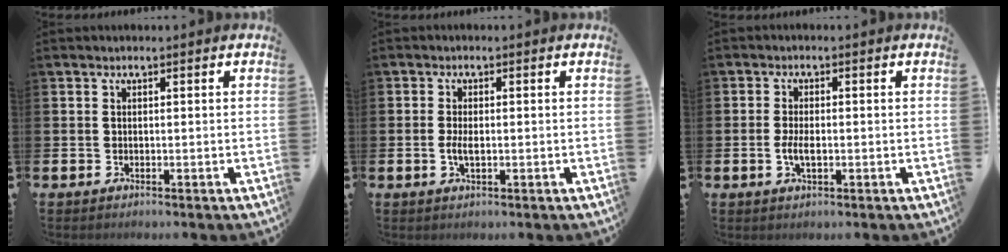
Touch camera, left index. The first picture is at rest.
{"total": 2.1, "force": [-0.2, 0.9, 1.9], "torque": [-0.030, -0.002, -0.006]}
{"total": 2.6, "force": [-0.5, 1.2, 2.3], "torque": [-0.035, -0.002, -0.010]}